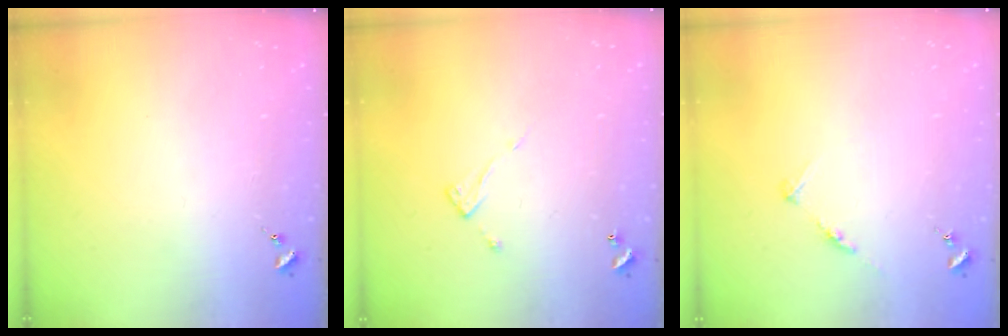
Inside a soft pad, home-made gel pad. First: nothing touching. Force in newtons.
{"total": 4.7, "press": 4.7, "slide": 0.3}
{"total": 5.8, "press": 5.8, "slide": 0.6}